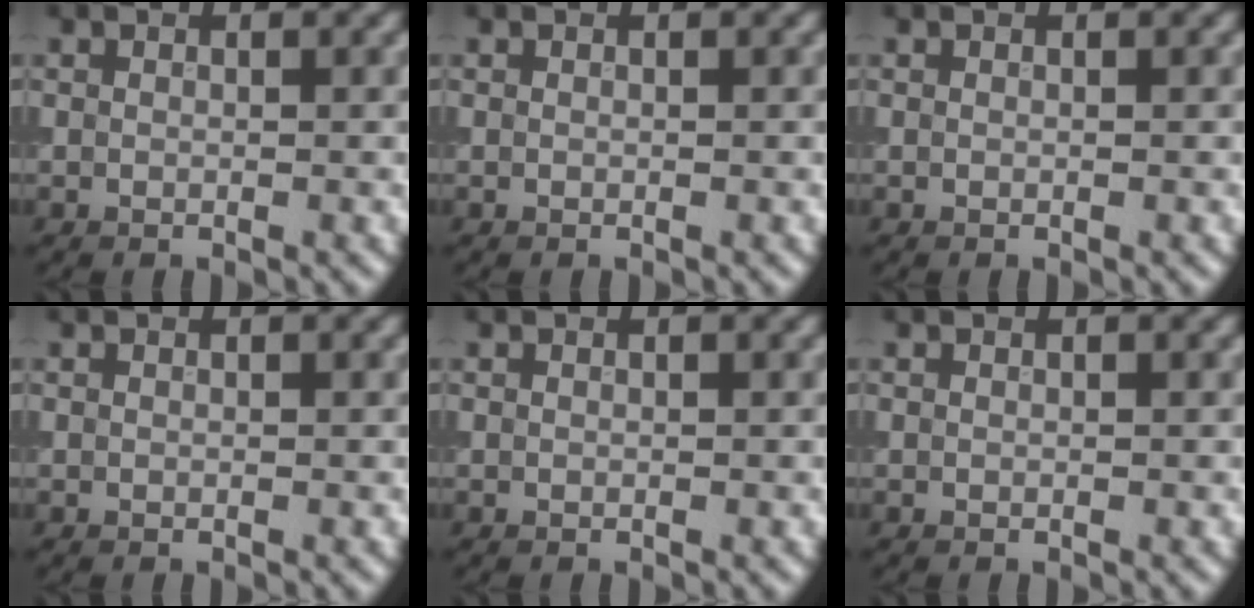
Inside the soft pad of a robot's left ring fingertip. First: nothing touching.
{"total": 0.0}
{"total": 0.0}
{"total": 0.0}
{"total": 0.0}
{"total": 0.0}